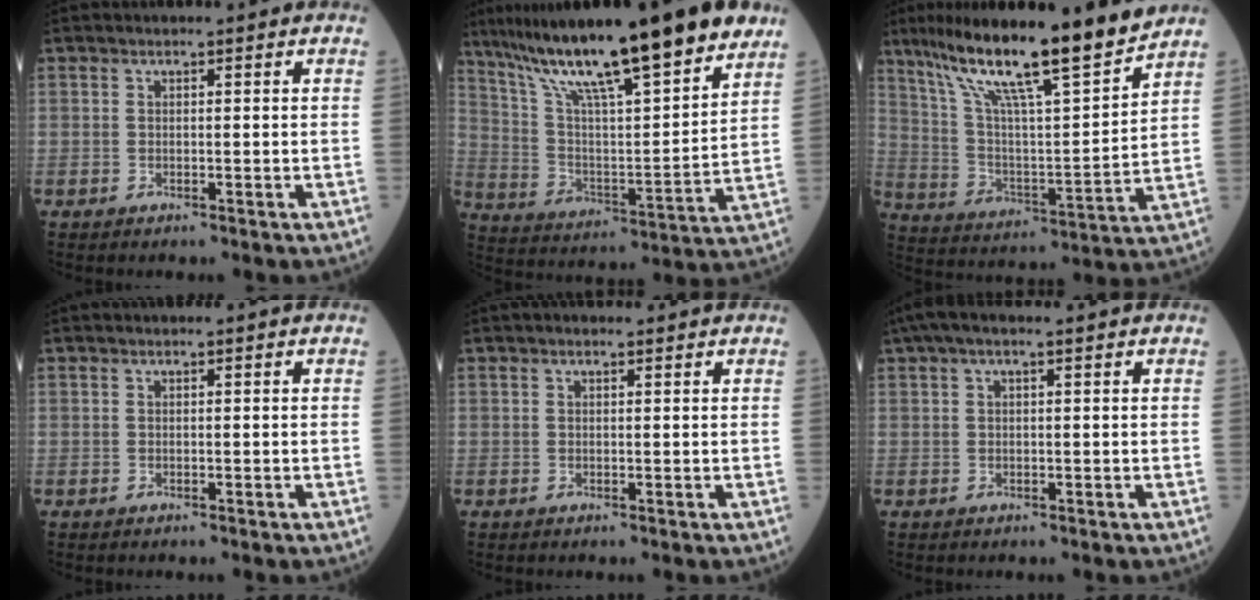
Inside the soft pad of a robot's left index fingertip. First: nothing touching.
{"total": 24.3, "force": [18.1, 2.2, 16.1], "torque": [-0.270, 0.008, 0.295]}
{"total": 17.5, "force": [14.1, 0.7, 10.4], "torque": [-0.179, 0.001, 0.244]}
{"total": 0.0}
{"total": 1.0, "force": [0.8, 0.3, 0.6], "torque": [-0.018, 0.008, 0.011]}
{"total": 5.6, "force": [3.7, 1.0, 4.1], "torque": [-0.081, 0.045, 0.063]}